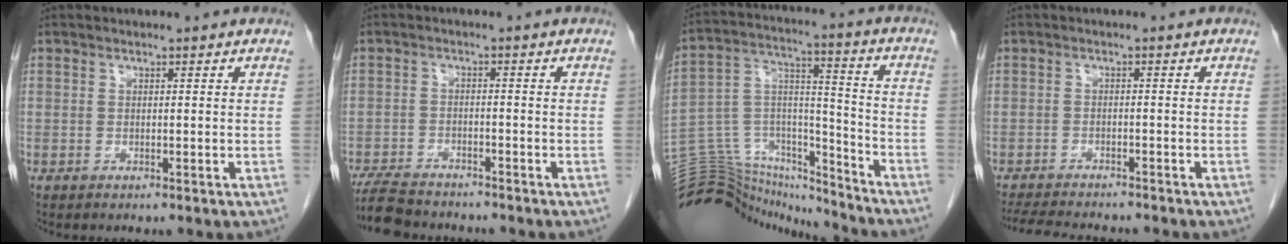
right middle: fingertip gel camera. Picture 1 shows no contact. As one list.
[{"total": 7.8, "force": [-7.2, 1.9, 2.5], "torque": [-0.043, -0.014, -0.119]}, {"total": 22.5, "force": [-21.6, 4.8, 4.1], "torque": [-0.109, 0.044, -0.345]}, {"total": 9.7, "force": [-8.9, 1.4, 3.7], "torque": [-0.063, -0.014, -0.130]}]